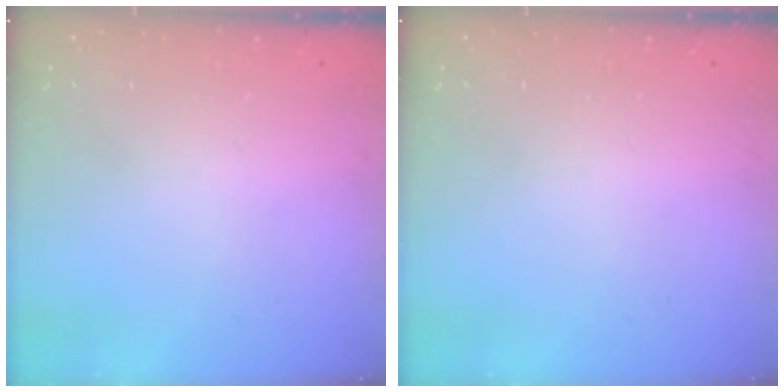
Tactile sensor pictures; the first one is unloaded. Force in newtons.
{"total": 0.0}